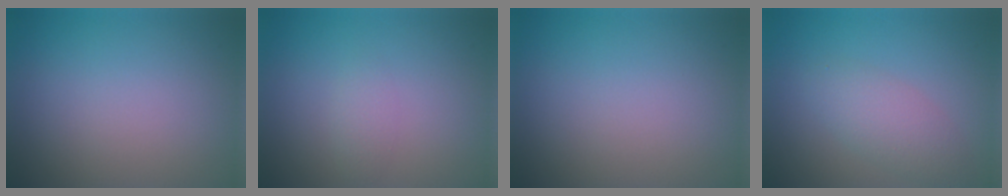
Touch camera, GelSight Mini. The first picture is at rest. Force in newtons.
{"total": 1.1, "press": 1.1, "slide": 0.0}
{"total": 0.0}
{"total": 2.9, "press": 2.9, "slide": 0.1}